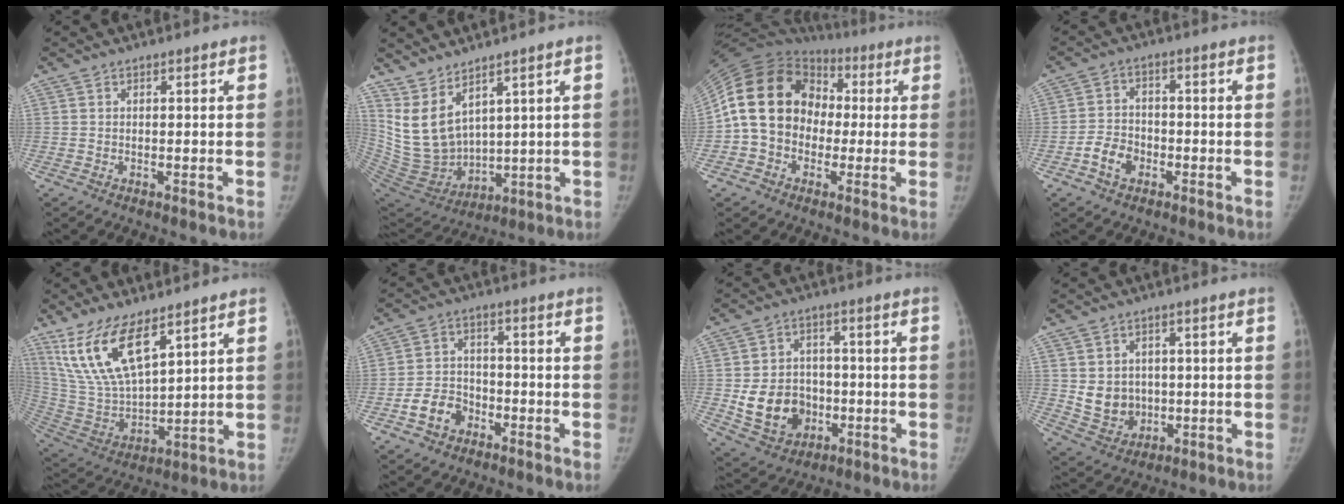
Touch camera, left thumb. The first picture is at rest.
{"total": 10.6, "force": [6.4, 5.1, 6.7], "torque": [-0.114, -0.045, 0.165]}
{"total": 18.3, "force": [-0.5, 15.0, 10.5], "torque": [-0.182, 0.042, -0.010]}
{"total": 5.5, "force": [-2.6, 4.1, 2.6], "torque": [-0.036, 0.025, -0.049]}
{"total": 15.7, "force": [9.7, 6.0, 10.8], "torque": [-0.201, -0.040, 0.211]}
{"total": 7.1, "force": [-3.4, 5.4, 2.9], "torque": [-0.041, 0.031, -0.061]}
{"total": 12.3, "force": [-2.3, 10.2, 6.5], "torque": [-0.077, 0.013, -0.024]}
{"total": 7.8, "force": [0.3, 6.8, 3.8], "torque": [-0.029, -0.006, 0.022]}